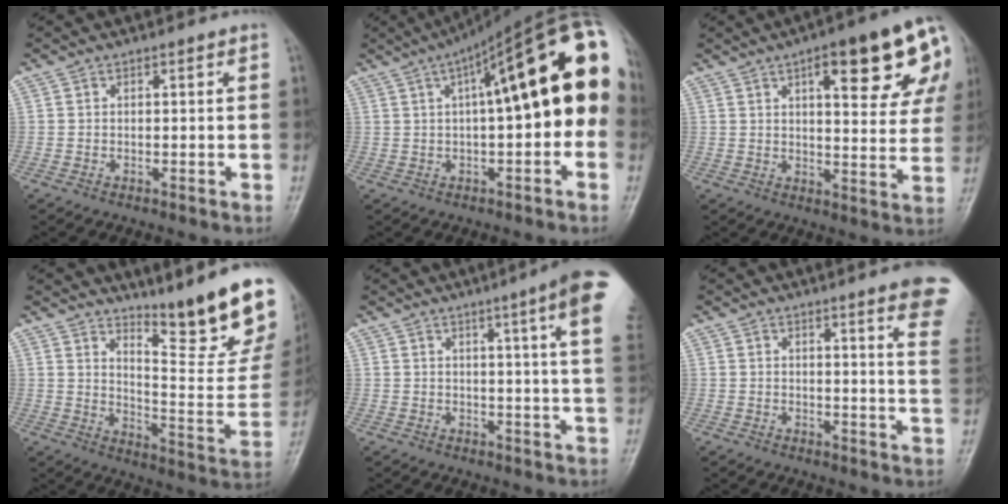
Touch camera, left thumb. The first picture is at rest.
{"total": 22.9, "force": [3.8, 7.3, 21.3], "torque": [-0.291, 0.052, 0.049]}
{"total": 18.7, "force": [8.1, 5.6, 16.0], "torque": [-0.183, -0.014, 0.100]}
{"total": 19.7, "force": [15.3, 2.6, 12.1], "torque": [-0.145, -0.144, 0.217]}
{"total": 11.8, "force": [5.6, 0.0, 10.4], "torque": [-0.133, -0.018, 0.054]}
{"total": 10.8, "force": [7.4, 0.9, 7.7], "torque": [-0.071, -0.032, 0.067]}